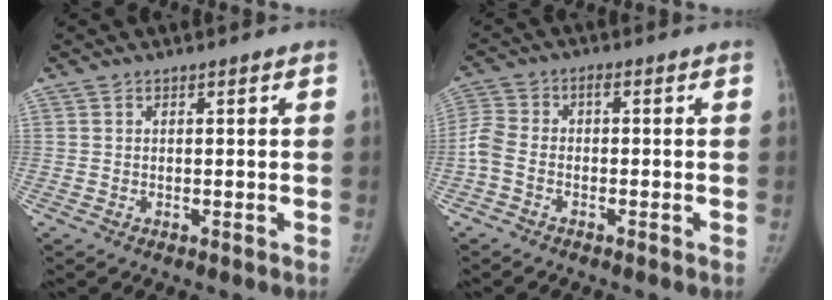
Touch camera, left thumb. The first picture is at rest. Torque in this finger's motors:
{"motor_torque": [-0.49, 0.54, 0.01, 0.00, 0.04]}